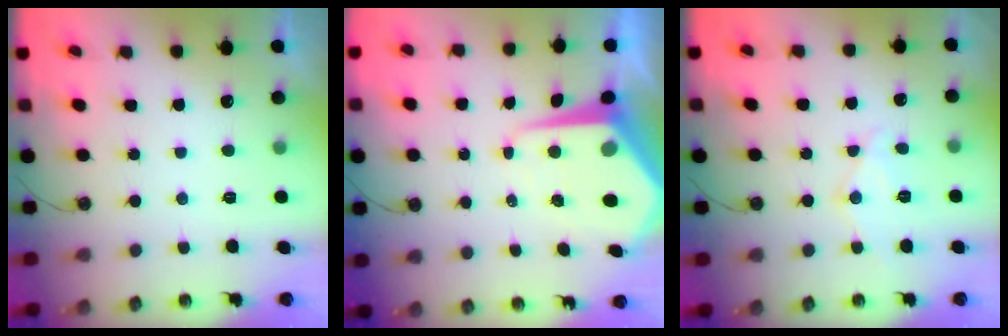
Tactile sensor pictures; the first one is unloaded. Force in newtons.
{"total": 10.5, "press": 10.5, "slide": 0.8}
{"total": 11.3, "press": 11.3, "slide": 1.1}